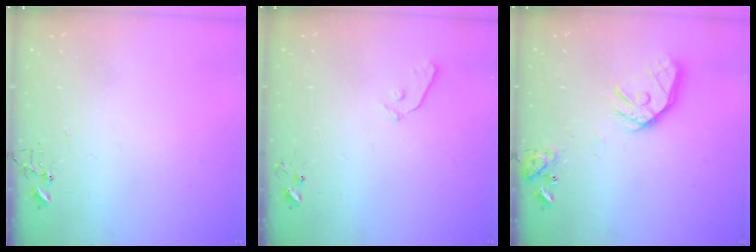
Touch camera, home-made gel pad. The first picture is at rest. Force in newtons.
{"total": 4.9, "press": 4.9, "slide": 0.5}
{"total": 15.4, "press": 15.3, "slide": 2.1}